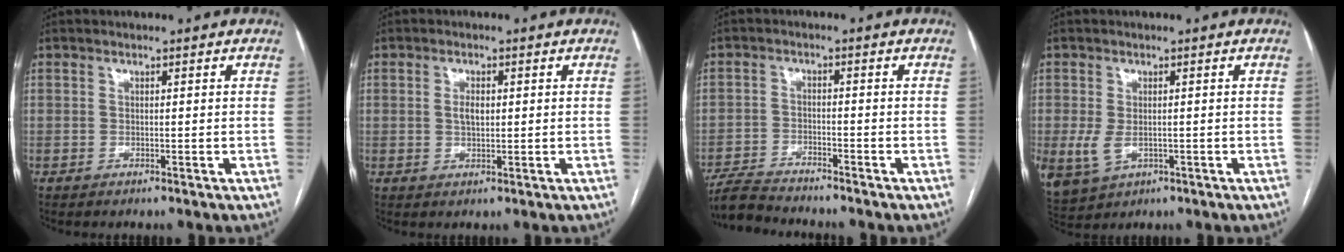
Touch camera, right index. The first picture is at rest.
{"total": 2.5, "force": [0.4, 1.2, 2.2], "torque": [-0.043, 0.002, 0.008]}
{"total": 4.8, "force": [-4.7, -0.2, 1.0], "torque": [-0.014, -0.018, -0.085]}
{"total": 5.9, "force": [-1.3, 3.9, 4.2], "torque": [-0.098, -0.006, -0.009]}